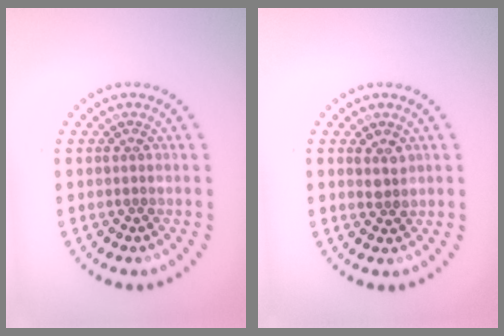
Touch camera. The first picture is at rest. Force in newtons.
{"total": 1.5, "press": 1.3, "slide": 0.7}